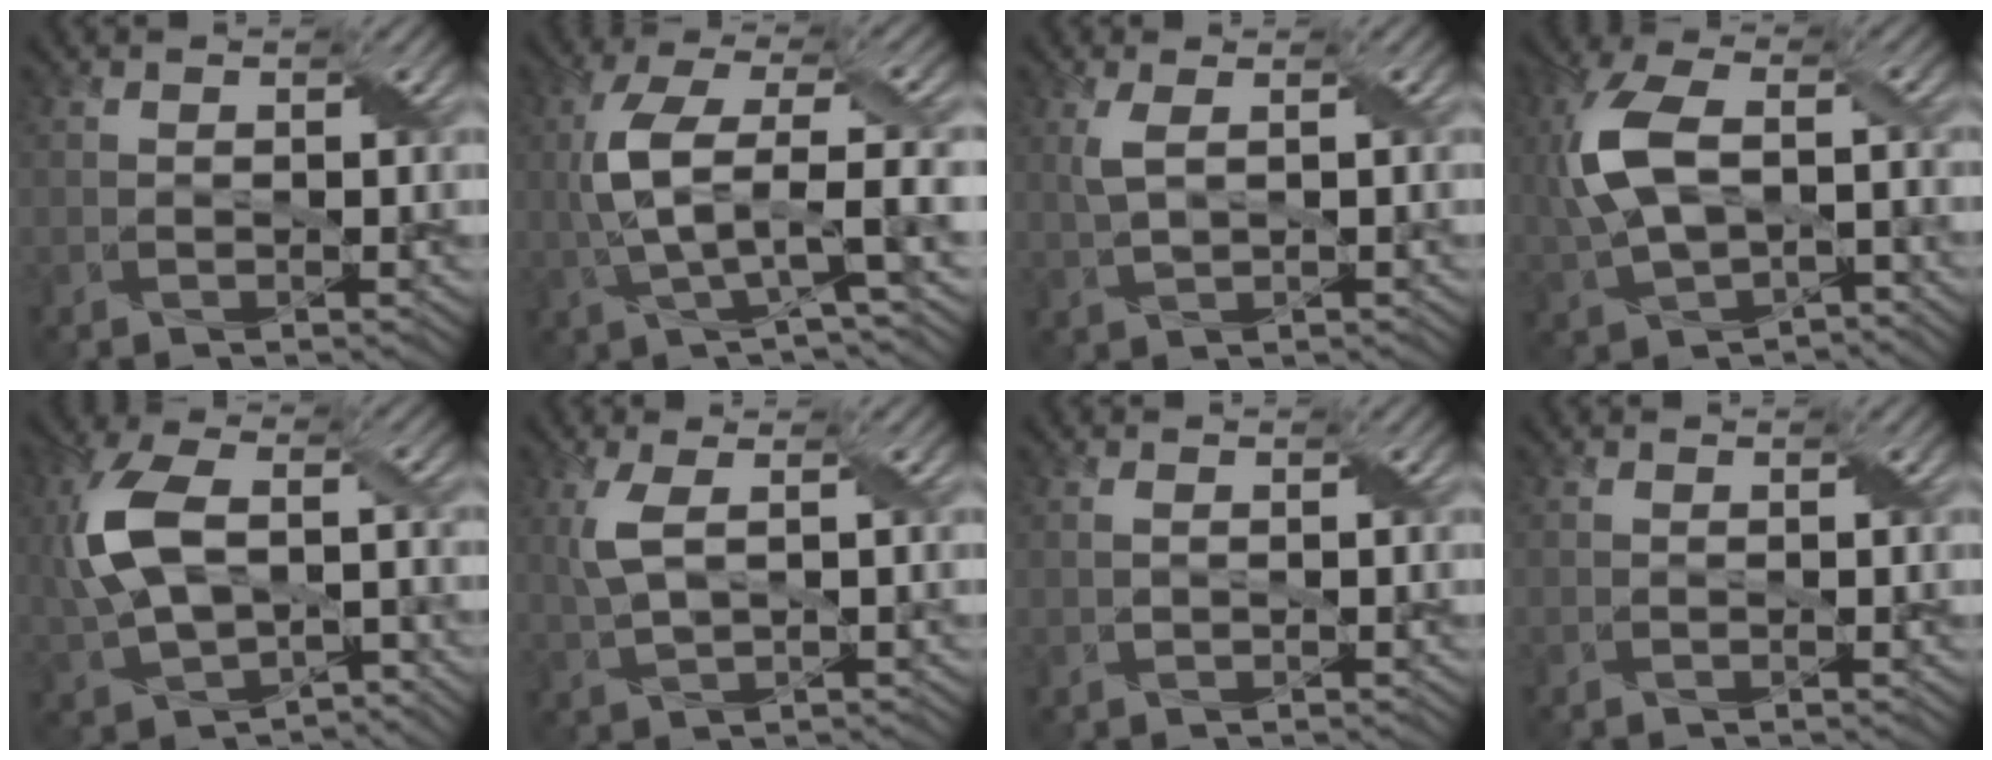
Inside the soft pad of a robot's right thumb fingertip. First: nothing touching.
{"total": 8.6, "force": [0.4, 2.9, 8.1], "torque": [-0.167, 0.015, 0.004]}
{"total": 2.4, "force": [1.0, 0.8, 2.0], "torque": [-0.056, 0.004, 0.023]}
{"total": 9.7, "force": [-0.3, 5.5, 8.1], "torque": [-0.195, 0.005, -0.006]}
{"total": 11.0, "force": [-0.6, 6.4, 8.9], "torque": [-0.211, 0.000, -0.010]}
{"total": 3.7, "force": [1.2, 1.3, 3.2], "torque": [-0.088, 0.006, 0.026]}
{"total": 0.0}
{"total": 0.0}